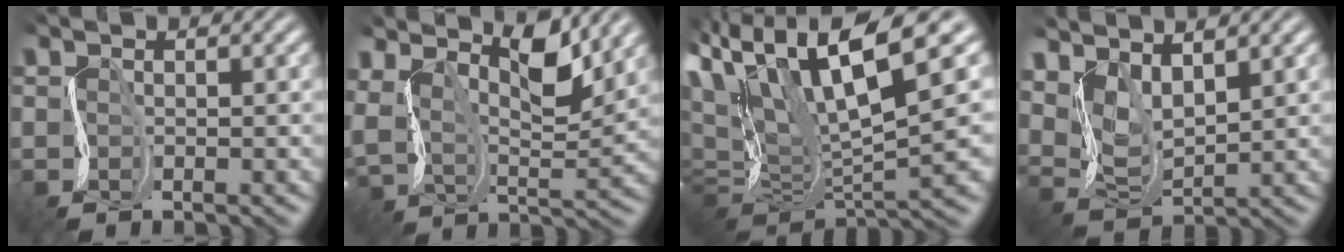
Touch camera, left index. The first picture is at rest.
{"total": 7.1, "force": [5.1, 2.5, 4.2], "torque": [-0.084, 0.006, 0.088]}
{"total": 13.2, "force": [5.9, 3.8, 11.1], "torque": [-0.214, 0.026, 0.117]}
{"total": 4.4, "force": [3.4, 1.7, 2.1], "torque": [-0.056, 0.001, 0.074]}